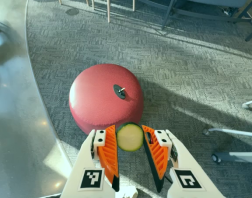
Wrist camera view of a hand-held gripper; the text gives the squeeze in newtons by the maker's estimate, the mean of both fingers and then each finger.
{"total": 5.0, "left": 4.7, "right": 5.3}